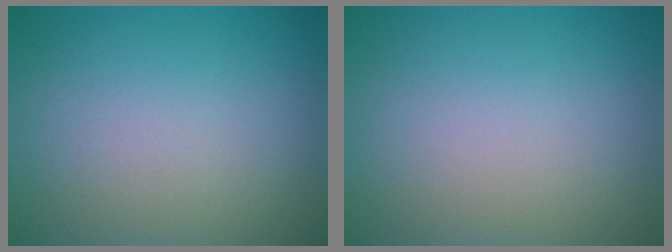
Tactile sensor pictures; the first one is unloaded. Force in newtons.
{"total": 0.0}